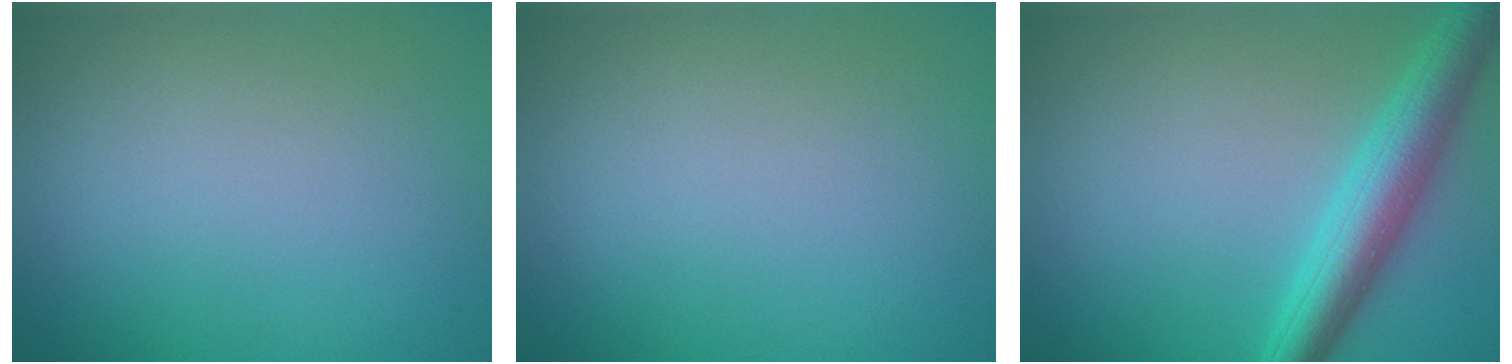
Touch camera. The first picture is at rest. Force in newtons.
{"total": 0.0}
{"total": 5.3, "press": 5.3, "slide": 0.2}